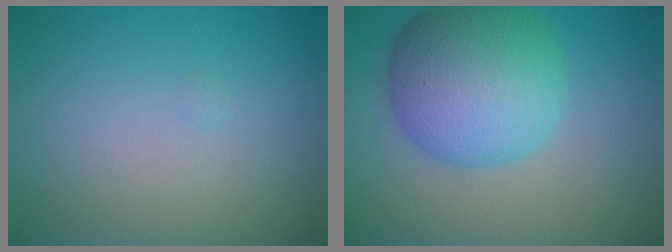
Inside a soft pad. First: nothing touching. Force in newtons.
{"total": 9.0, "press": 9.0, "slide": 0.2}